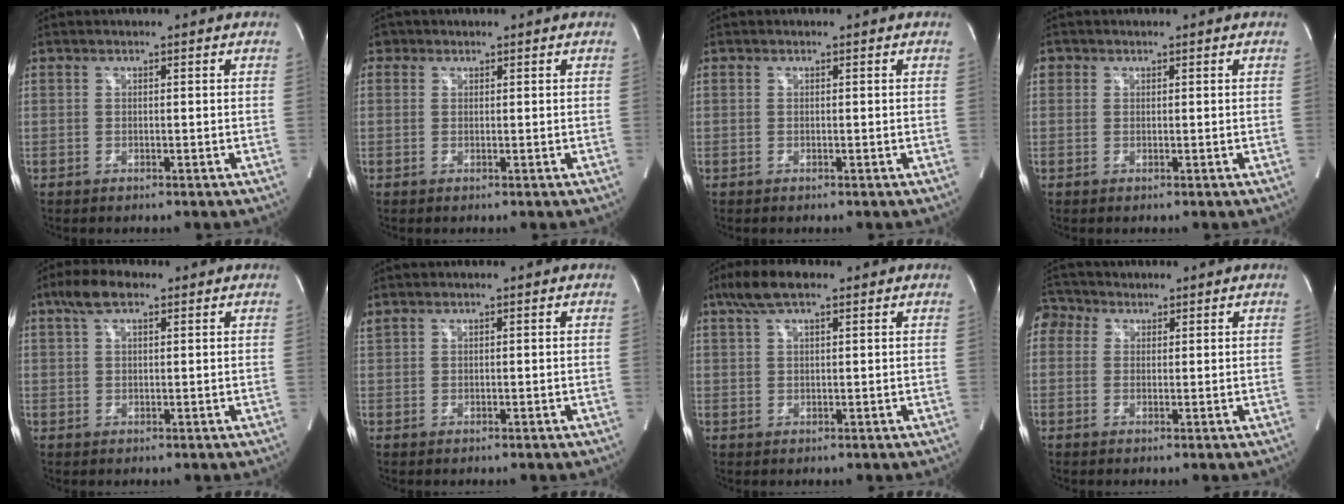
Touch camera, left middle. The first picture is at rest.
{"total": 1.1, "force": [0.6, 1.0, 0.0], "torque": [0.008, 0.004, 0.004]}
{"total": 0.0}
{"total": 1.0, "force": [0.4, 0.9, 0.1], "torque": [0.008, 0.003, 0.003]}
{"total": 4.7, "force": [2.9, 1.7, 3.3], "torque": [-0.072, 0.020, 0.054]}
{"total": 1.0, "force": [0.9, 0.2, 0.3], "torque": [-0.023, 0.020, 0.027]}
{"total": 5.8, "force": [3.9, 1.4, 4.1], "torque": [-0.088, 0.023, 0.071]}
{"total": 3.6, "force": [1.8, 3.0, 0.6], "torque": [-0.018, 0.024, 0.031]}